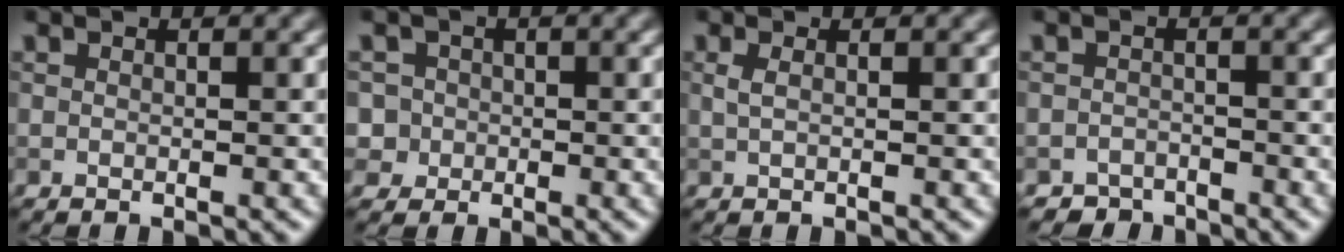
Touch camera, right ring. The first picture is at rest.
{"total": 3.4, "force": [-0.2, 3.4, 0.6], "torque": [0.008, 0.016, -0.014]}
{"total": 1.0, "force": [0.3, 0.4, 0.9], "torque": [-0.015, 0.002, 0.004]}
{"total": 2.0, "force": [-1.8, 0.9, -0.2], "torque": [0.018, 0.004, -0.035]}